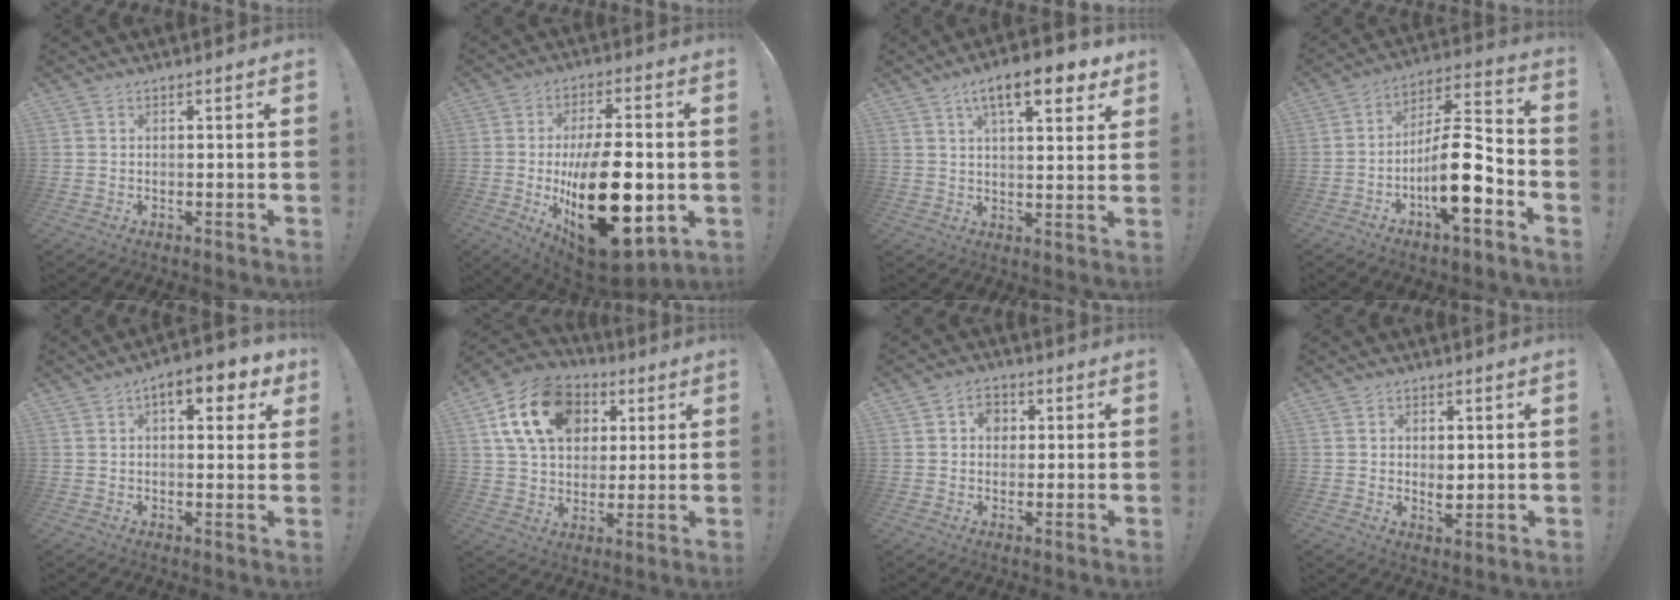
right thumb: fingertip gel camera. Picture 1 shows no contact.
{"total": 28.2, "force": [-4.3, 13.5, 24.3], "torque": [-0.415, 0.004, -0.052]}
{"total": 12.3, "force": [6.5, 3.8, 9.7], "torque": [-0.142, -0.026, 0.102]}
{"total": 17.1, "force": [-6.3, 5.0, 15.1], "torque": [-0.256, 0.029, -0.102]}
{"total": 8.2, "force": [3.6, 3.8, 6.3], "torque": [-0.073, -0.008, 0.055]}
{"total": 19.2, "force": [7.3, 13.6, 11.5], "torque": [-0.181, -0.020, 0.136]}
{"total": 5.0, "force": [1.1, 4.2, 2.4], "torque": [-0.025, 0.001, 0.017]}
{"total": 3.4, "force": [0.4, 2.6, 2.2], "torque": [-0.013, -0.008, 0.004]}